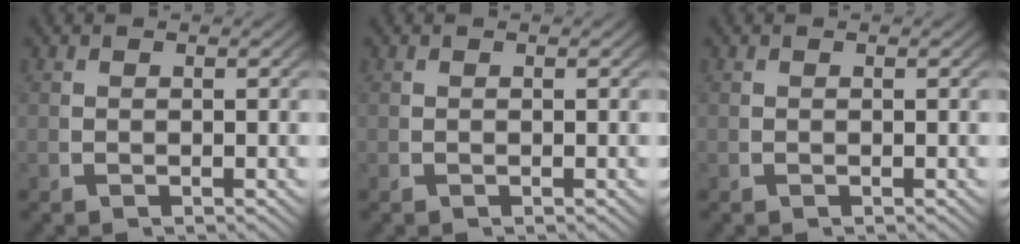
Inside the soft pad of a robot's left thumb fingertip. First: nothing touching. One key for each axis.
{"total": 0.0}
{"total": 0.0}